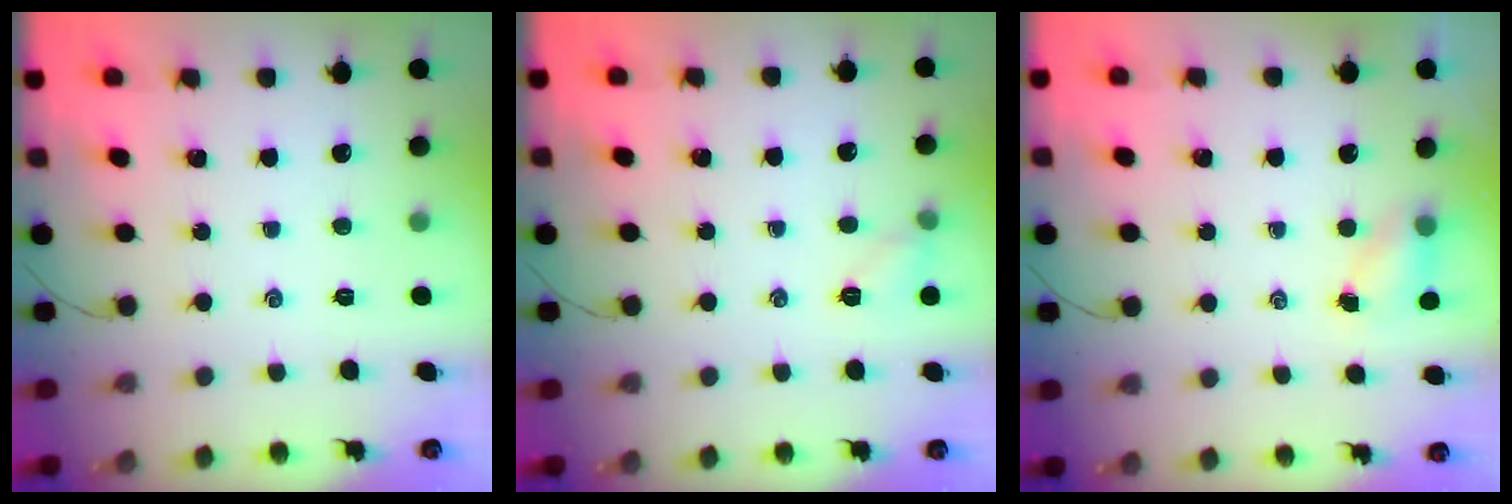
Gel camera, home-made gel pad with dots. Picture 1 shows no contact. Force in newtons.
{"total": 6.0, "press": 5.9, "slide": 1.2}
{"total": 4.3, "press": 4.2, "slide": 0.8}